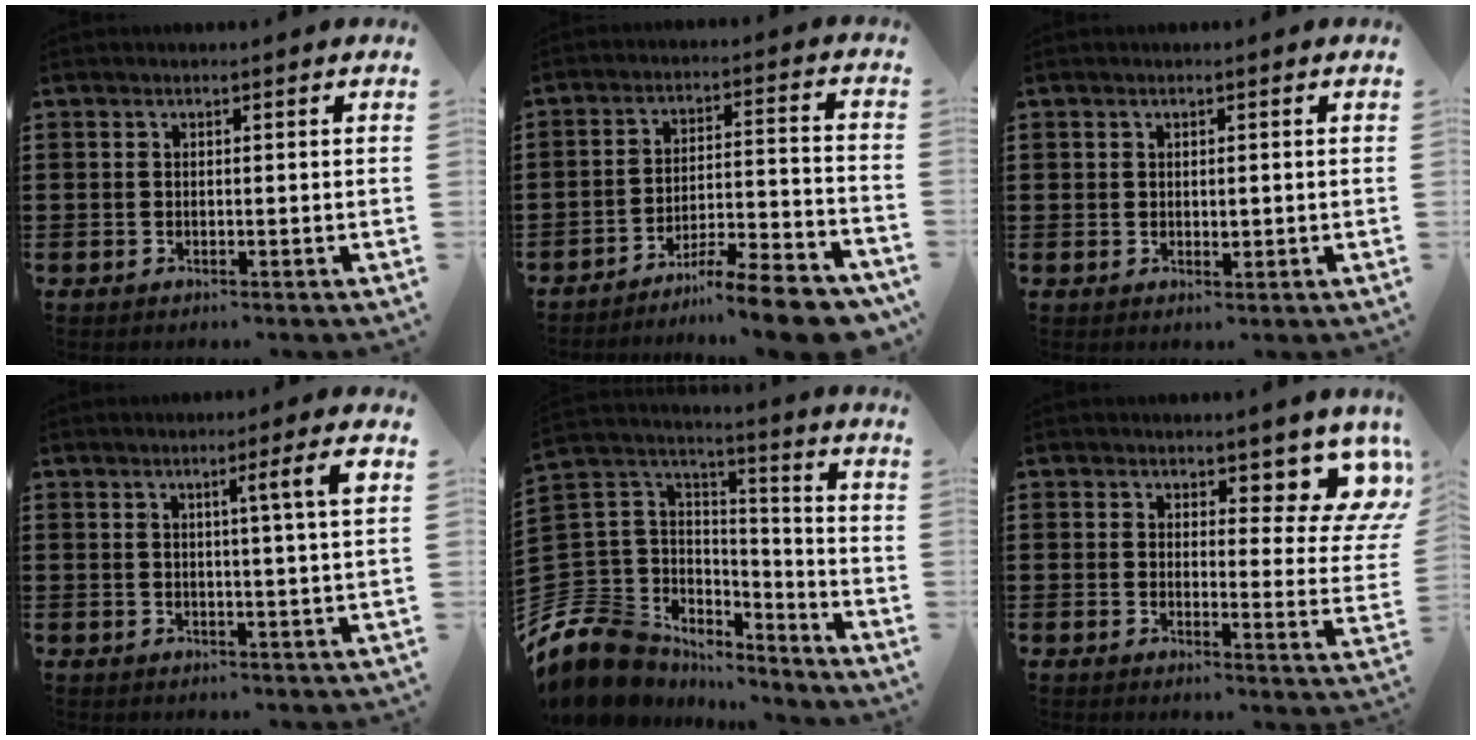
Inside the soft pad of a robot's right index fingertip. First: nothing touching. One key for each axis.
{"total": 9.3, "fx": -8.2, "fy": 0.7, "fz": 4.5, "tx": -0.057, "ty": 0.017, "tz": -0.155}
{"total": 1.0, "fx": 0.3, "fy": 0.6, "fz": 0.6, "tx": -0.013, "ty": 0.004, "tz": 0.006}
{"total": 5.3, "fx": 1.8, "fy": -0.6, "fz": 4.9, "tx": -0.082, "ty": -0.012, "tz": 0.021}
{"total": 10.1, "fx": -6.4, "fy": 7.5, "fz": 1.9, "tx": -0.103, "ty": -0.010, "tz": -0.124}
{"total": 8.0, "fx": 6.4, "fy": 2.9, "fz": 3.8, "tx": -0.060, "ty": -0.037, "tz": 0.111}